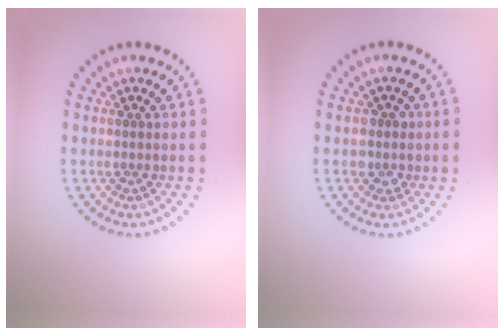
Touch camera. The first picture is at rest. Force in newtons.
{"total": 1.7, "press": 1.5, "slide": 0.7}